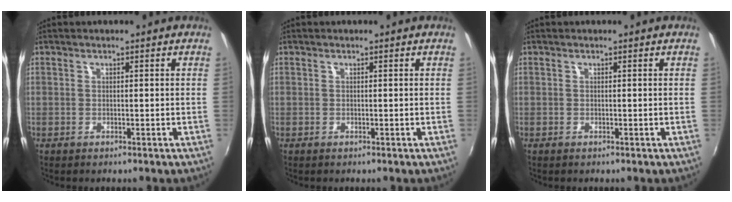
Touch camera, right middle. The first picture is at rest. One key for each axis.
{"total": 0.0}
{"total": 0.0}